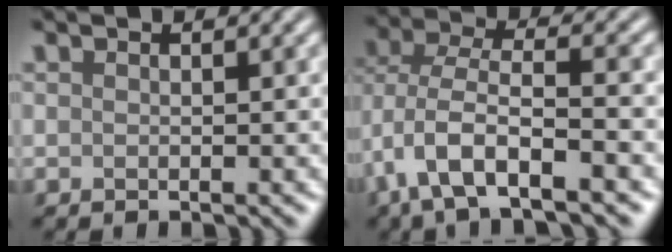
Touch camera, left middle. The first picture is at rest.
{"total": 7.9, "force": [-3.1, 3.7, 6.3], "torque": [-0.127, 0.003, -0.063]}